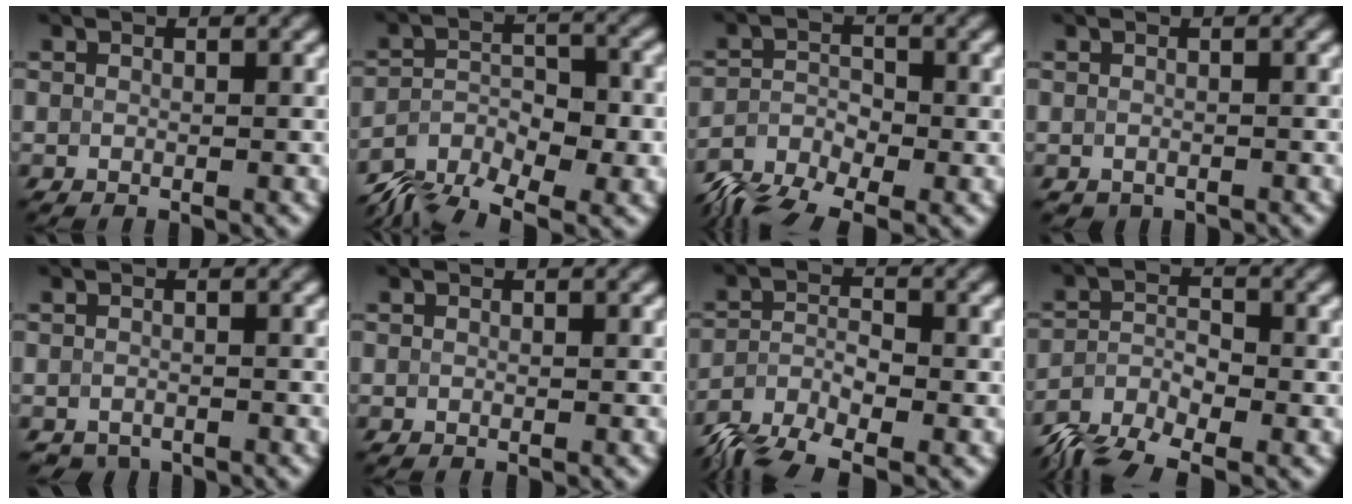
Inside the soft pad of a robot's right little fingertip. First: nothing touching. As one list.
[{"total": 9.4, "force": [-8.1, 3.1, 3.6], "torque": [-0.052, -0.001, -0.116]}, {"total": 9.2, "force": [-8.4, 3.1, 2.4], "torque": [-0.033, -0.022, -0.133]}, {"total": 0.7, "force": [-0.6, 0.2, -0.3], "torque": [0.006, -0.001, -0.015]}, {"total": 1.6, "force": [-1.3, 0.7, -0.4], "torque": [0.009, 0.002, -0.038]}, {"total": 0.0}, {"total": 7.0, "force": [-6.7, 0.9, 1.9], "torque": [-0.030, -0.016, -0.108]}, {"total": 7.9, "force": [-7.5, 1.7, 2.0], "torque": [-0.023, -0.018, -0.114]}]